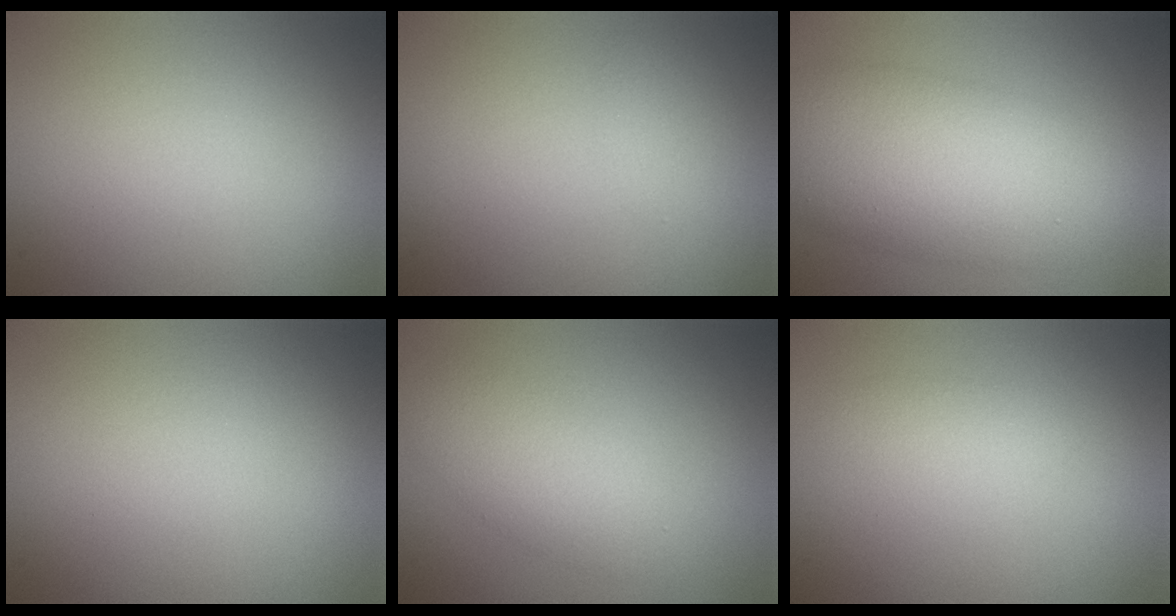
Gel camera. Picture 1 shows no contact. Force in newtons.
{"total": 0.8, "press": 0.8, "slide": 0.0}
{"total": 8.7, "press": 8.7, "slide": 0.1}
{"total": 0.0}
{"total": 3.4, "press": 3.4, "slide": 0.1}
{"total": 1.2, "press": 1.2, "slide": 0.1}